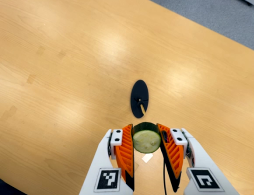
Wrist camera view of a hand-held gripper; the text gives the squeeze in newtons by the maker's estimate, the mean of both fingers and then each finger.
{"total": 11.4, "left": 11.0, "right": 11.8}